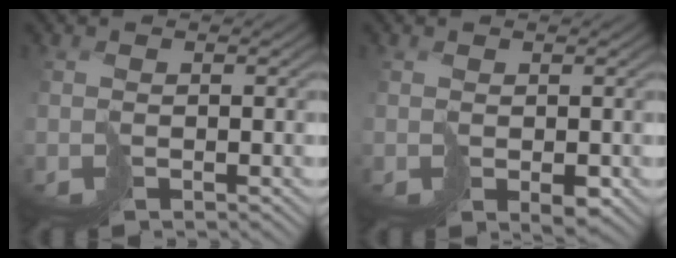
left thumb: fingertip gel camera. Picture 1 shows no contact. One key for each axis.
{"total": 1.7, "fx": 0.0, "fy": 1.1, "fz": 1.3, "tx": -0.024, "ty": -0.004, "tz": 0.006}